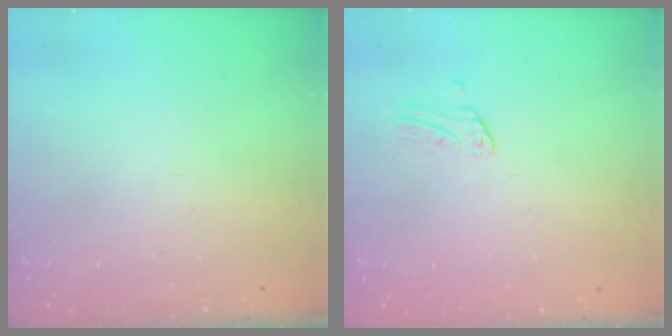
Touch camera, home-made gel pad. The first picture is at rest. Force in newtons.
{"total": 2.1, "press": 2.1, "slide": 0.2}